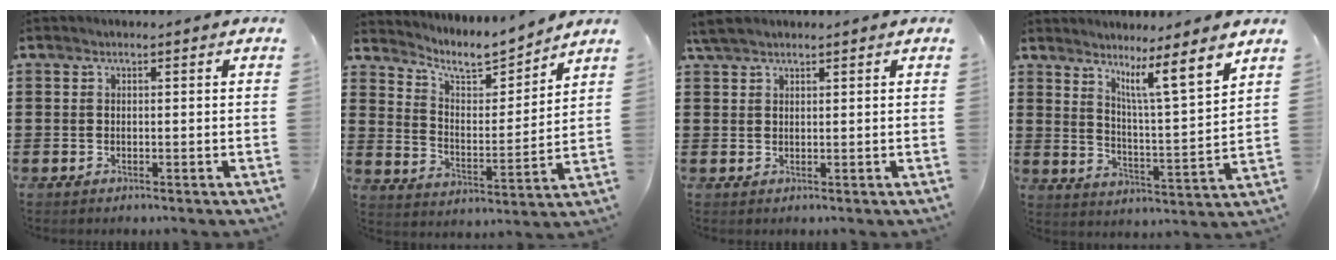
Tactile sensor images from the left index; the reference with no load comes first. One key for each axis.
{"total": 6.5, "fx": 5.9, "fy": 1.5, "fz": 2.2, "tx": -0.066, "ty": -0.038, "tz": 0.098}
{"total": 2.8, "fx": 2.3, "fy": 1.2, "fz": 1.2, "tx": -0.030, "ty": 0.004, "tz": 0.044}
{"total": 6.6, "fx": 5.3, "fy": -0.8, "fz": 3.9, "tx": -0.065, "ty": -0.052, "tz": 0.077}